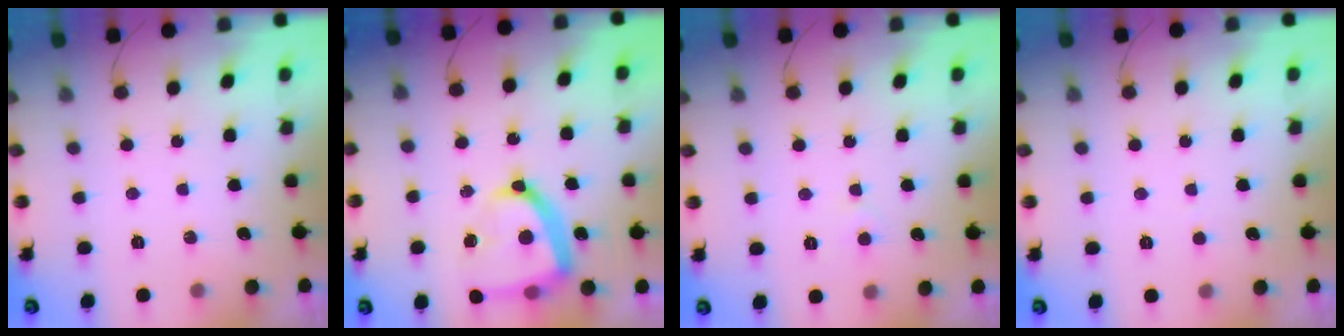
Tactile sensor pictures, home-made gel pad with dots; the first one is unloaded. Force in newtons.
{"total": 16.4, "press": 16.4, "slide": 1.3}
{"total": 3.0, "press": 3.0, "slide": 0.3}
{"total": 0.5, "press": 0.5, "slide": 0.1}